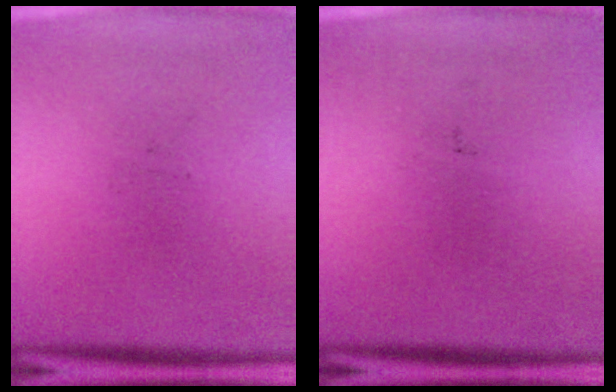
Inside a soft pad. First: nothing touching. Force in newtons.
{"total": 0.0}